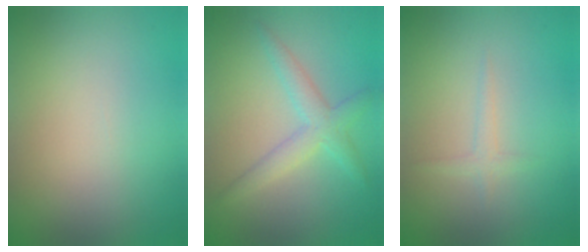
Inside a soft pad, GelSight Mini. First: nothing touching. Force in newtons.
{"total": 3.0, "press": 3.0, "slide": 0.1}
{"total": 1.1, "press": 1.1, "slide": 0.0}